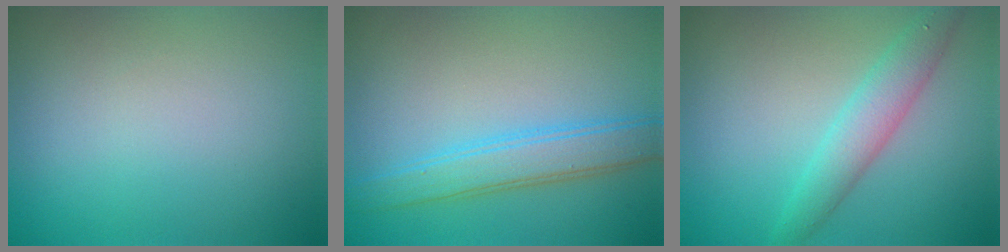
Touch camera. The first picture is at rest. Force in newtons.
{"total": 3.8, "press": 3.8, "slide": 0.1}
{"total": 3.0, "press": 3.0, "slide": 0.1}